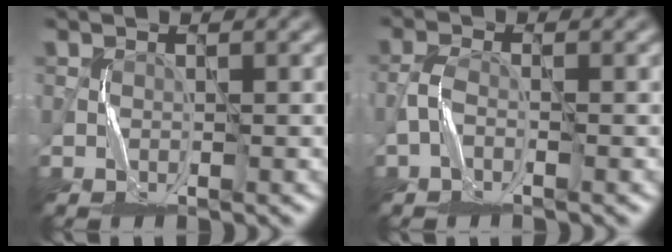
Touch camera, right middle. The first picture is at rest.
{"total": 1.2, "force": [-0.8, 0.2, 0.8], "torque": [-0.021, 0.002, -0.021]}